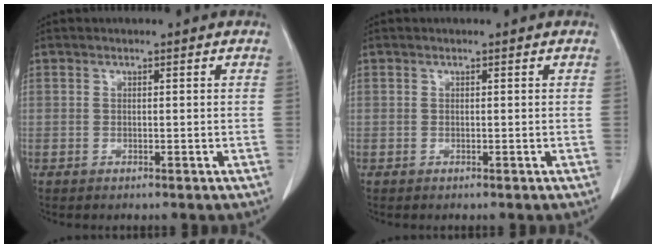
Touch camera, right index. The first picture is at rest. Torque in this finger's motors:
{"motor_torque": [0.00, 0.00, 0.00, 0.00]}